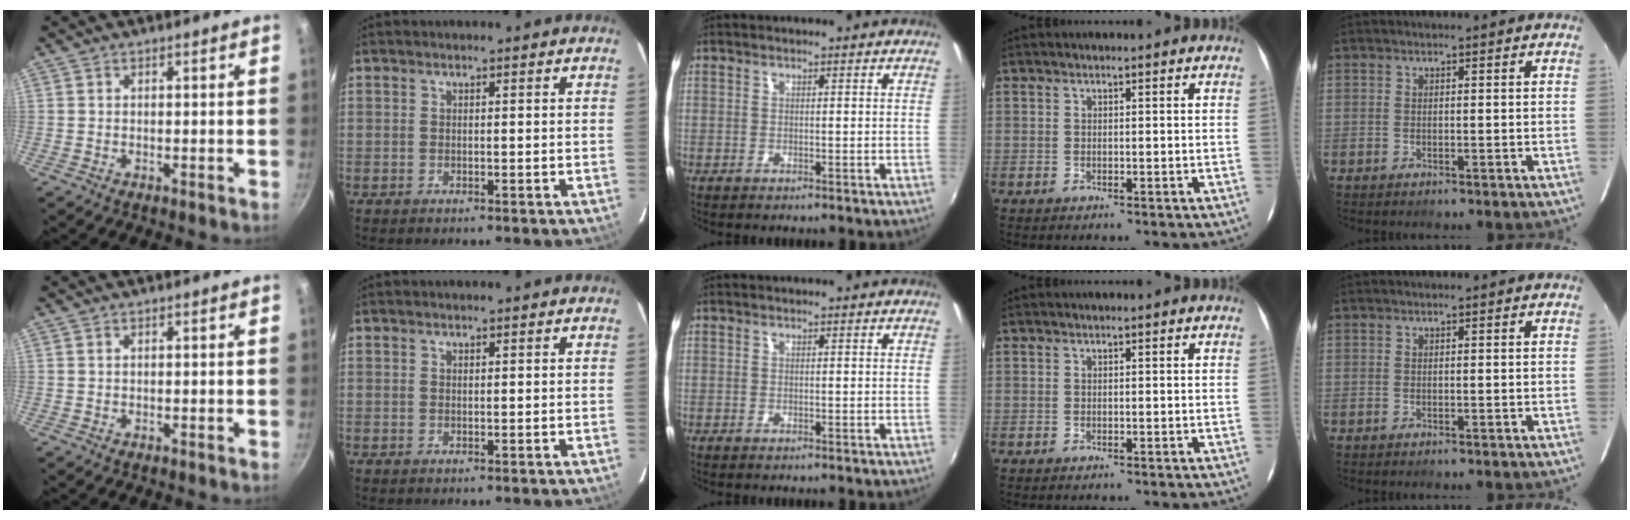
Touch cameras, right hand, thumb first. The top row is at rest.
{}